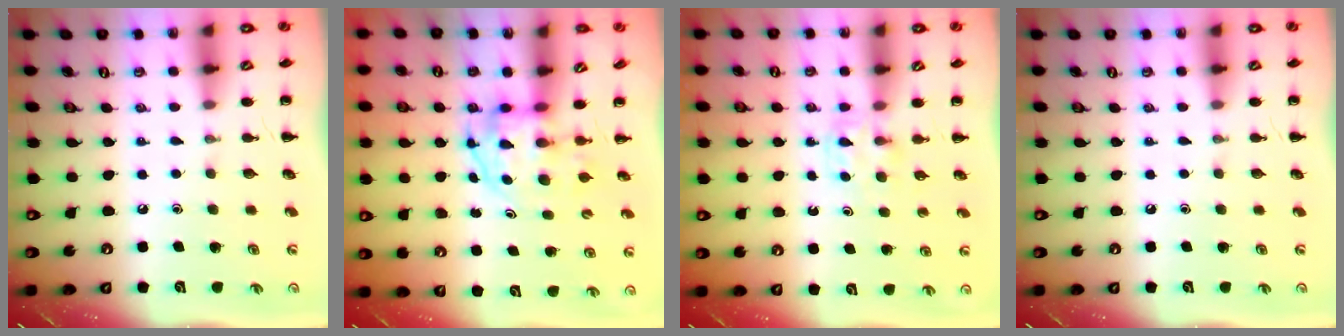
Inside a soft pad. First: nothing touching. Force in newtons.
{"total": 3.4, "press": 3.3, "slide": 0.5}
{"total": 3.9, "press": 3.7, "slide": 1.3}
{"total": 0.0}